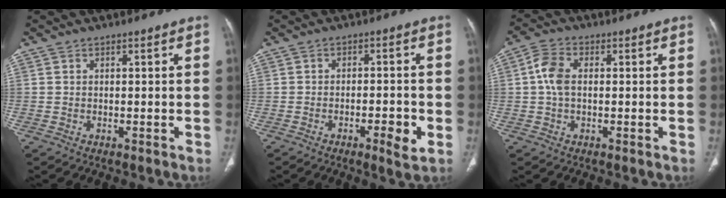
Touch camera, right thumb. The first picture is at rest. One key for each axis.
{"total": 7.1, "fx": -3.0, "fy": 2.1, "fz": 6.1, "tx": -0.087, "ty": 0.017, "tz": -0.041}
{"total": 5.4, "fx": 0.4, "fy": 3.2, "fz": 4.2, "tx": -0.096, "ty": 0.013, "tz": 0.003}